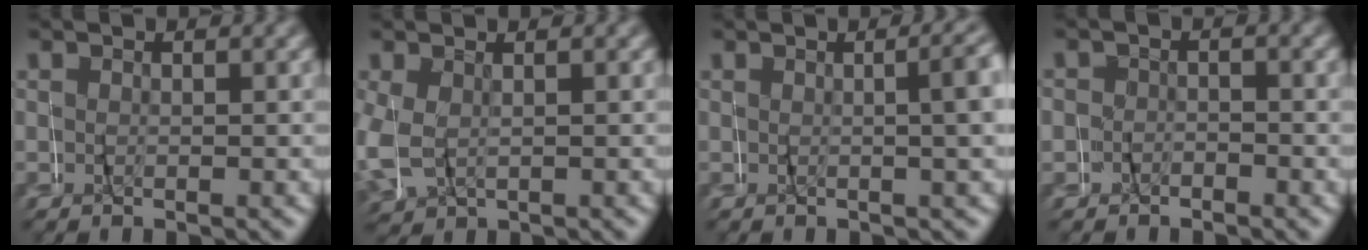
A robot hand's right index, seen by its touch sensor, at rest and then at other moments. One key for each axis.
{"total": 4.7, "fx": 0.1, "fy": 4.3, "fz": 2.0, "tx": -0.078, "ty": -0.011, "tz": 0.009}
{"total": 2.4, "fx": -0.3, "fy": -0.2, "fz": 2.4, "tx": -0.025, "ty": 0.011, "tz": -0.001}
{"total": 1.3, "fx": -0.4, "fy": 1.2, "fz": -0.4, "tx": -0.003, "ty": 0.010, "tz": -0.016}